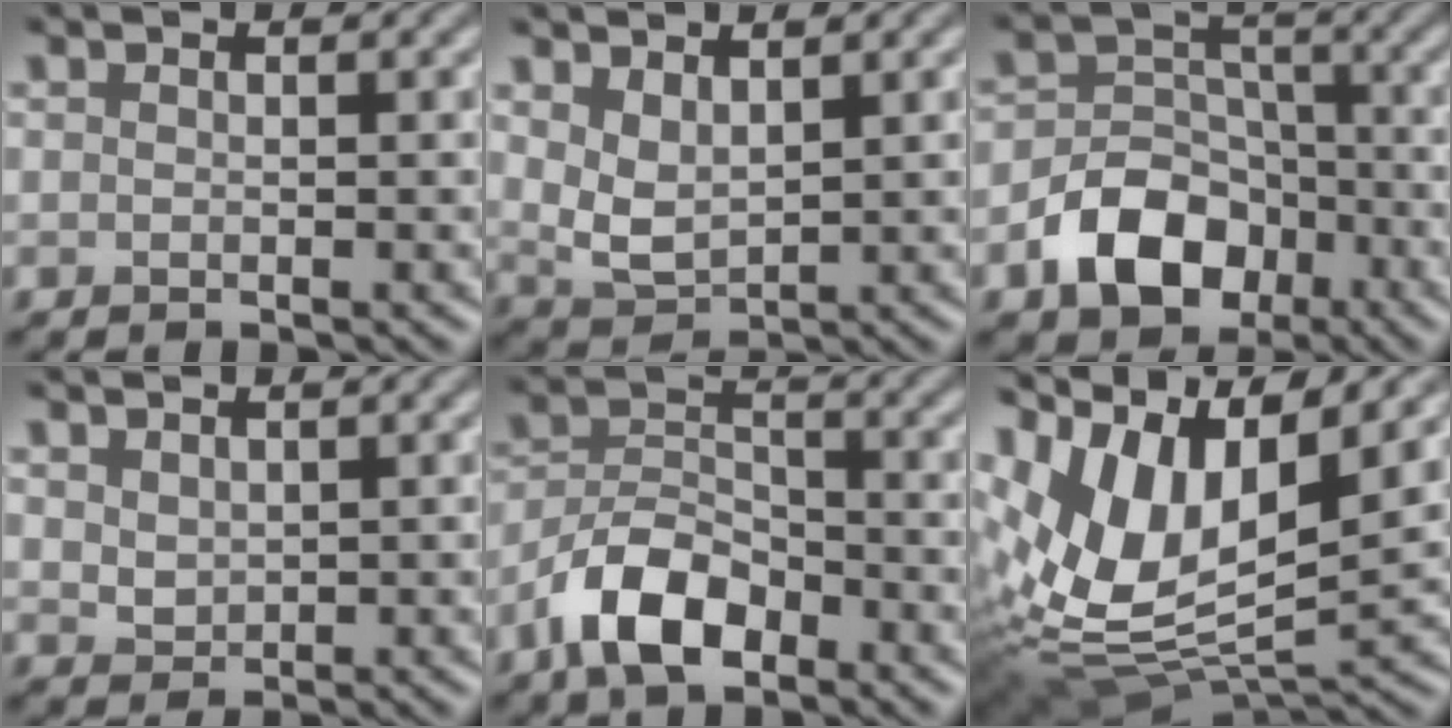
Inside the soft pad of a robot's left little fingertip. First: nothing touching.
{"total": 3.0, "force": [1.4, 1.6, 2.1], "torque": [-0.050, -0.006, 0.035]}
{"total": 6.6, "force": [-3.4, 4.6, 3.3], "torque": [-0.047, -0.004, -0.064]}
{"total": 1.6, "force": [0.9, 1.1, 0.7], "torque": [-0.016, -0.003, 0.023]}
{"total": 6.0, "force": [-3.8, 2.9, 3.7], "torque": [-0.063, 0.004, -0.080]}
{"total": 13.1, "force": [4.6, 6.4, 10.5], "torque": [-0.229, 0.008, 0.084]}